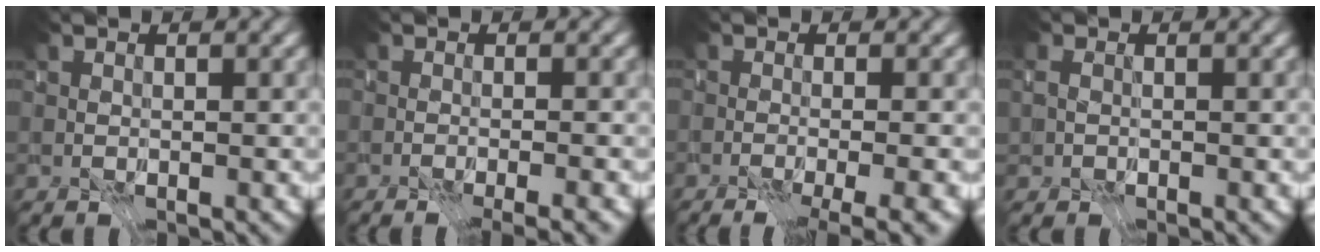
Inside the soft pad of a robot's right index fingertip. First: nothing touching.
{"total": 3.8, "force": [-2.9, 0.9, 2.3], "torque": [-0.006, -0.010, -0.047]}
{"total": 7.0, "force": [-4.2, 2.3, 5.1], "torque": [-0.044, -0.016, -0.046]}
{"total": 1.2, "force": [-1.0, -0.1, -0.6], "torque": [0.012, -0.003, -0.026]}